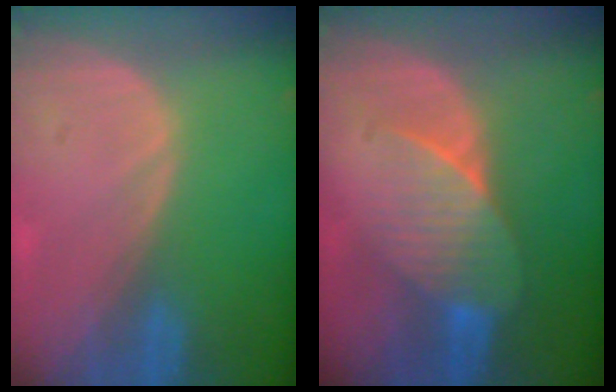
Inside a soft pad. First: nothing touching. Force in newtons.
{"total": 7.4, "press": 6.9, "slide": 2.5}